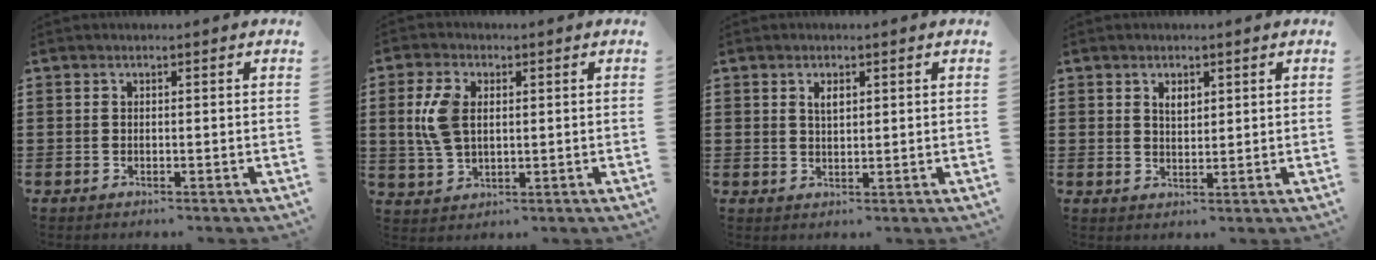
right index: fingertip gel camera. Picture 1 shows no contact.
{"total": 6.6, "force": [1.1, 4.0, 5.2], "torque": [-0.132, 0.007, 0.014]}
{"total": 1.8, "force": [0.8, 0.7, 1.4], "torque": [-0.031, 0.002, 0.013]}
{"total": 1.9, "force": [1.0, 1.0, 1.2], "torque": [-0.019, -0.001, 0.017]}